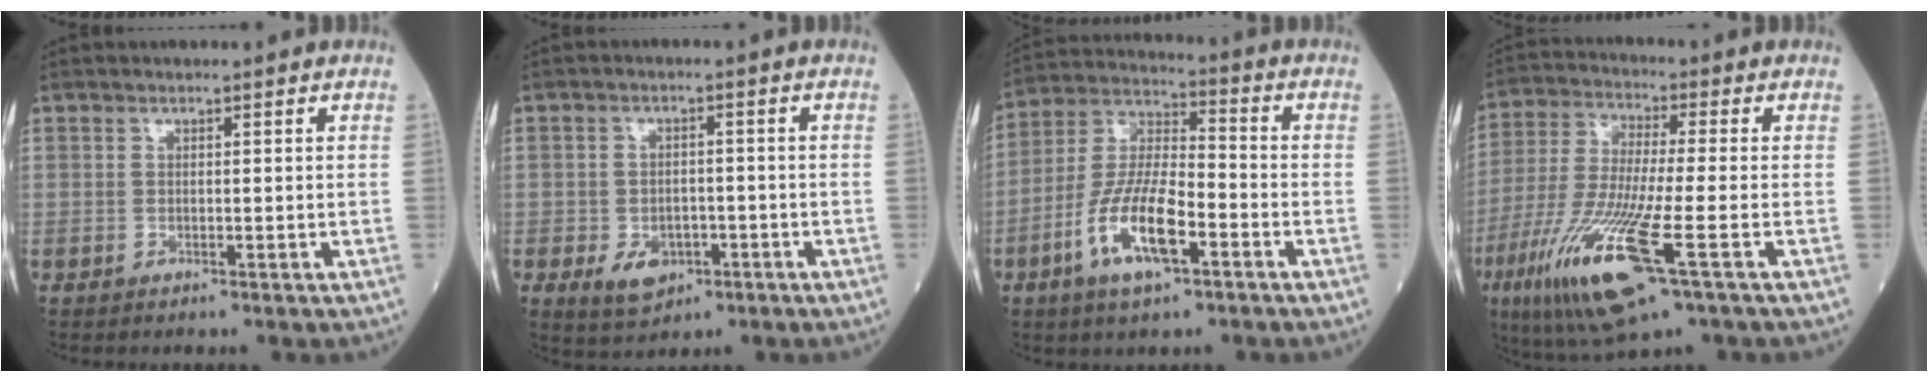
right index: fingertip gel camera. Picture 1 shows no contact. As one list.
[{"total": 5.7, "force": [-2.4, 3.9, 3.4], "torque": [-0.055, 0.002, -0.030]}, {"total": 12.6, "force": [-5.3, 3.5, 10.8], "torque": [-0.226, -0.001, -0.099]}, {"total": 16.7, "force": [-7.1, 1.6, 15.0], "torque": [-0.330, -0.044, -0.131]}]